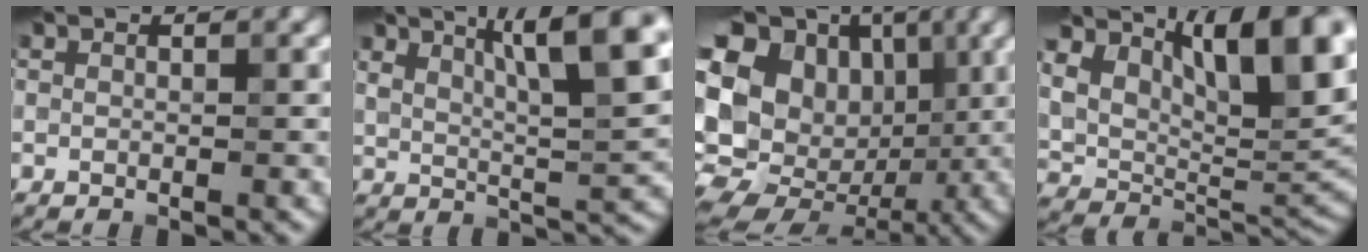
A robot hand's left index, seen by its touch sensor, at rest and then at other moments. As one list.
[{"total": 10.0, "force": [5.1, 2.8, 8.1], "torque": [-0.125, 0.013, 0.085]}, {"total": 20.1, "force": [0.5, 16.5, 11.4], "torque": [-0.244, 0.034, -0.018]}, {"total": 12.1, "force": [5.2, 5.9, 9.1], "torque": [-0.141, -0.006, 0.091]}]